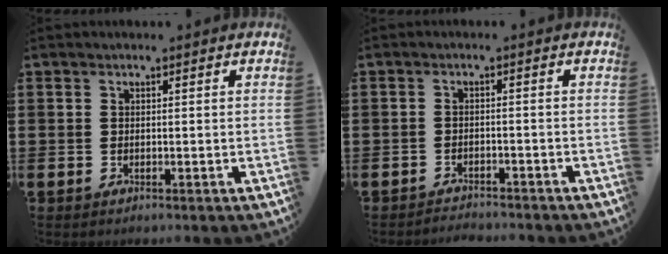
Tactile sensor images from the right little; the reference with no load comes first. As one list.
[{"total": 1.7, "force": [-1.7, -0.1, -0.2], "torque": [-0.001, 0.004, -0.037]}]